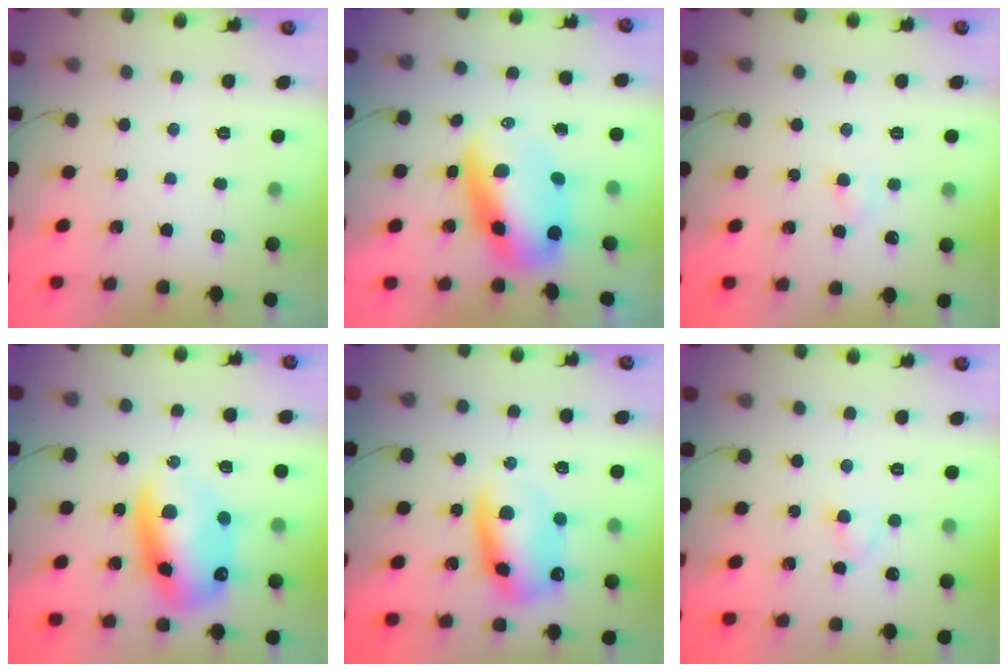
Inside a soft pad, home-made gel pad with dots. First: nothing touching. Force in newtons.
{"total": 9.3, "press": 9.0, "slide": 2.2}
{"total": 3.0, "press": 2.8, "slide": 1.0}
{"total": 15.0, "press": 14.4, "slide": 3.9}
{"total": 11.8, "press": 11.5, "slide": 2.7}
{"total": 2.4, "press": 2.2, "slide": 1.0}